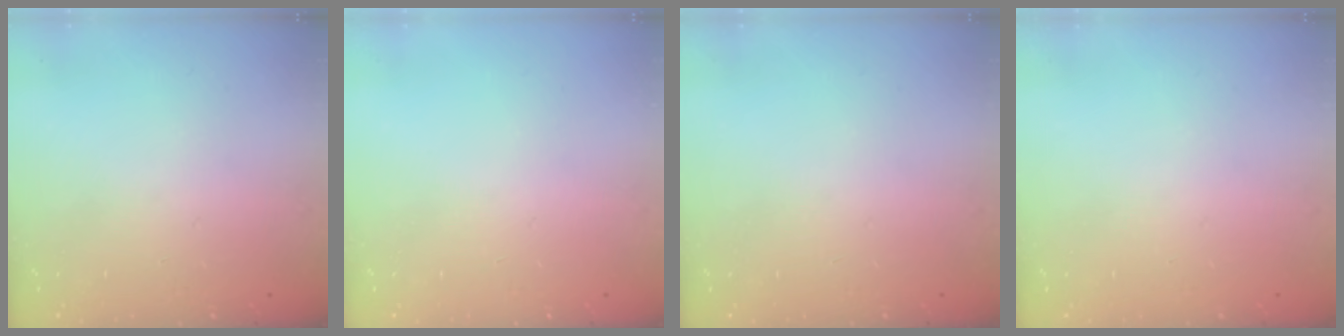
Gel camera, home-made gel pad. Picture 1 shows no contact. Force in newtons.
{"total": 0.0}
{"total": 0.0}
{"total": 0.0}